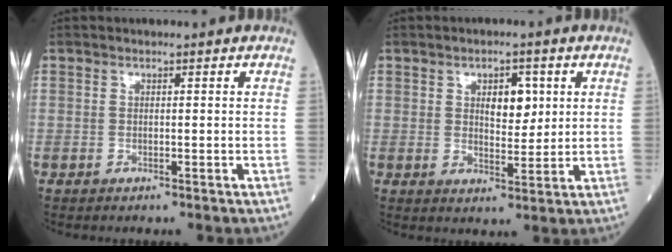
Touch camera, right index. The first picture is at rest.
{"total": 5.0, "force": [1.6, 2.4, 4.0], "torque": [-0.058, 0.002, 0.026]}